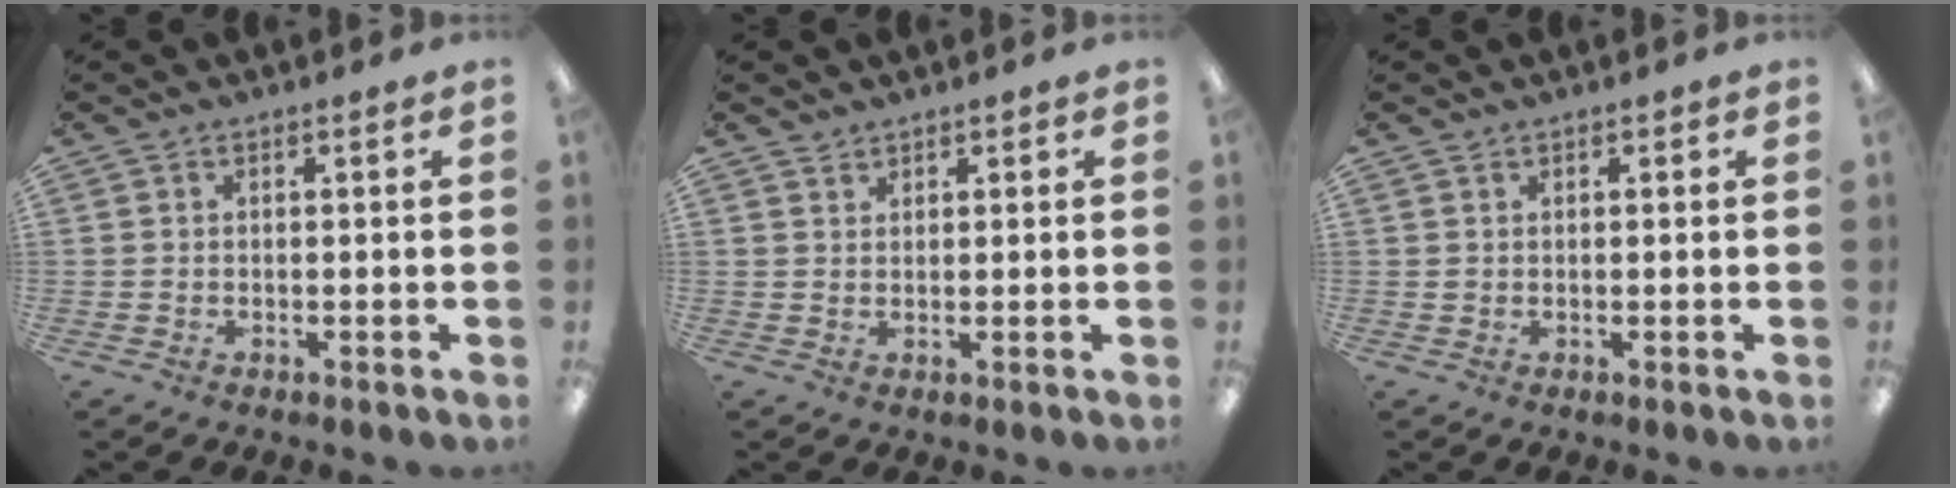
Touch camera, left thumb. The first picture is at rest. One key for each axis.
{"total": 1.6, "fx": 1.4, "fy": 0.7, "fz": -0.1, "tx": 0.002, "ty": -0.002, "tz": 0.028}
{"total": 0.8, "fx": 0.4, "fy": 0.7, "fz": 0.0, "tx": -0.002, "ty": 0.004, "tz": 0.007}